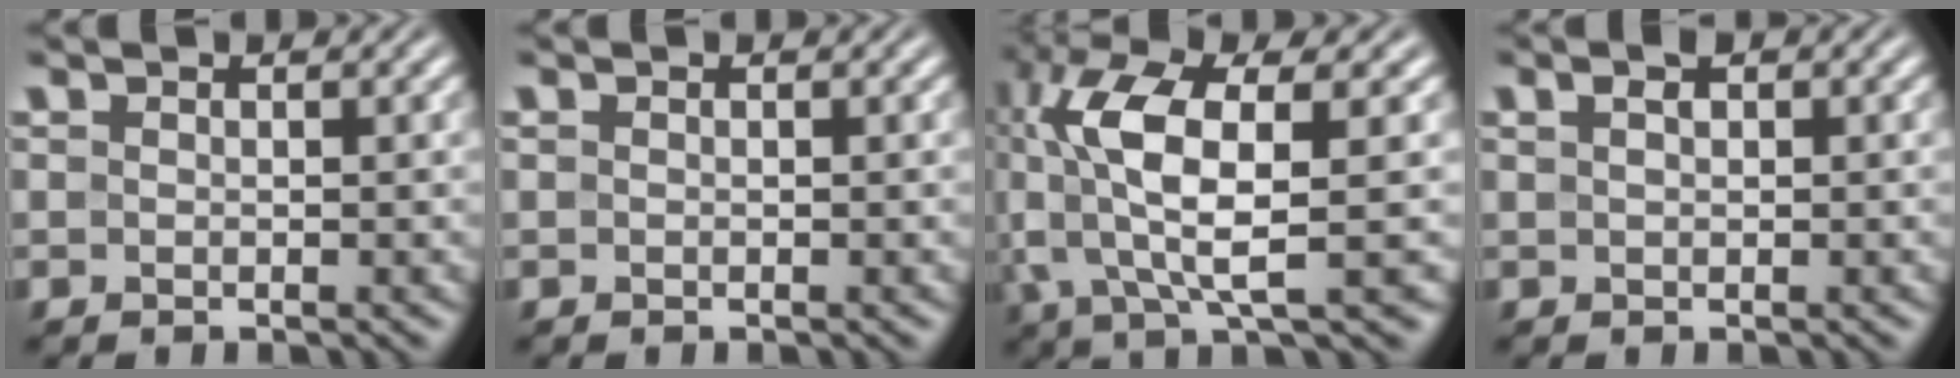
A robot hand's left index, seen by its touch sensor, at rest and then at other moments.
{"total": 0.0}
{"total": 9.5, "force": [1.2, 3.1, 8.9], "torque": [-0.188, 0.014, 0.018]}
{"total": 1.6, "force": [0.8, 0.8, 1.2], "torque": [-0.015, 0.001, 0.014]}